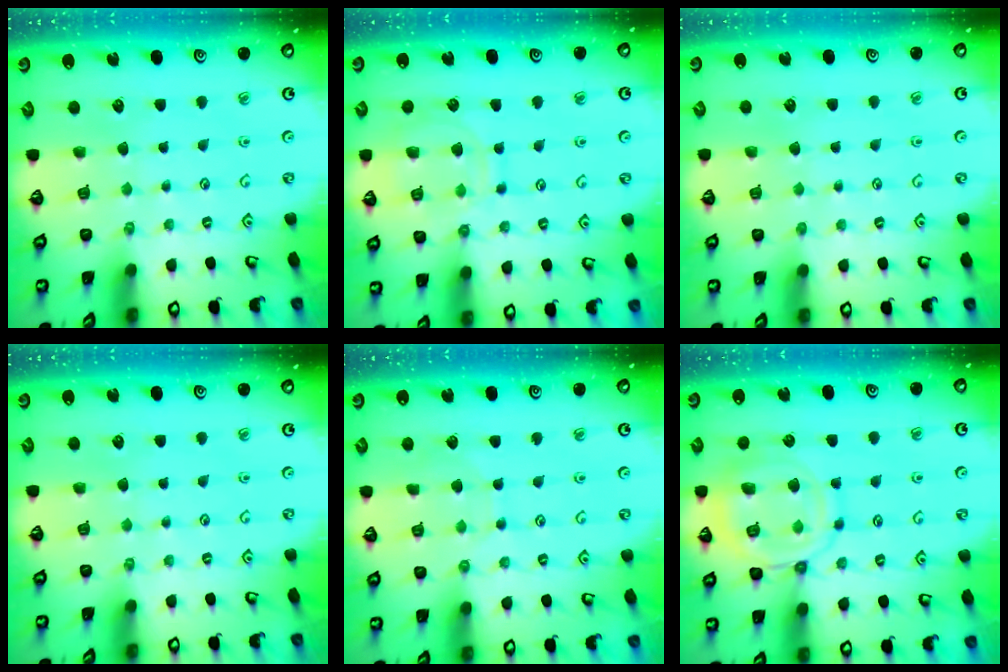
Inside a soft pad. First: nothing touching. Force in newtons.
{"total": 11.8, "press": 11.8, "slide": 1.1}
{"total": 0.8, "press": 0.8, "slide": 0.1}
{"total": 0.0}
{"total": 2.6, "press": 2.6, "slide": 0.3}
{"total": 12.9, "press": 12.8, "slide": 1.3}